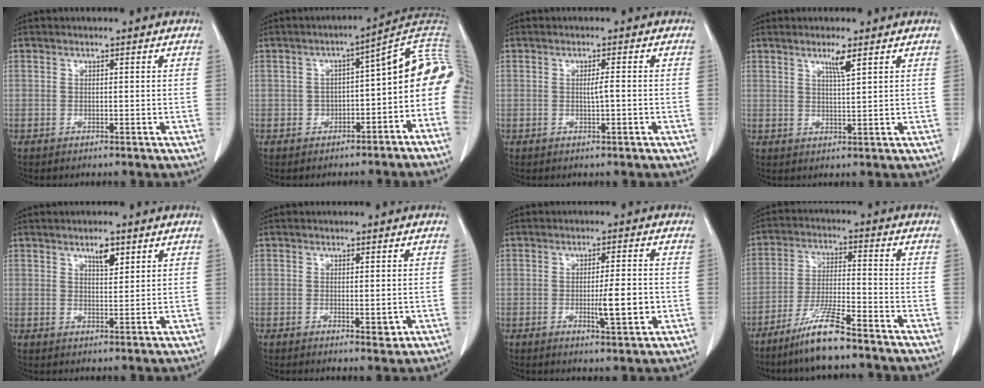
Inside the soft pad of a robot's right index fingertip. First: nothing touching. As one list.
[{"total": 11.5, "force": [-2.0, 5.1, 10.1], "torque": [-0.126, 0.051, -0.025]}, {"total": 1.6, "force": [-0.2, -0.1, 1.6], "torque": [-0.027, 0.002, -0.004]}, {"total": 2.9, "force": [1.8, -0.2, 2.3], "torque": [-0.045, -0.005, 0.034]}, {"total": 3.1, "force": [1.9, 1.0, 2.2], "torque": [-0.038, -0.003, 0.033]}, {"total": 2.2, "force": [-0.5, 0.7, 2.0], "torque": [-0.027, -0.005, -0.002]}, {"total": 5.8, "force": [-1.2, 0.6, 5.7], "torque": [-0.088, -0.006, -0.015]}, {"total": 8.8, "force": [-6.6, 0.3, 5.7], "torque": [-0.115, -0.022, -0.128]}]